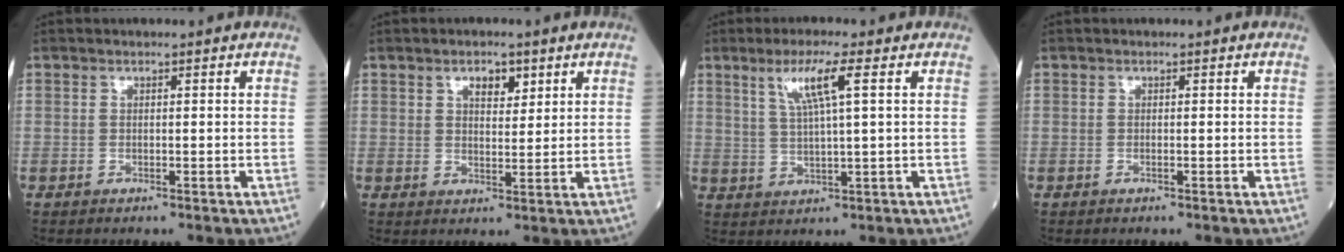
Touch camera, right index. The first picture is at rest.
{"total": 3.6, "force": [2.0, 1.7, 2.4], "torque": [-0.036, 0.001, 0.032]}
{"total": 6.2, "force": [2.7, -0.2, 5.6], "torque": [-0.110, 0.003, 0.053]}
{"total": 0.0}